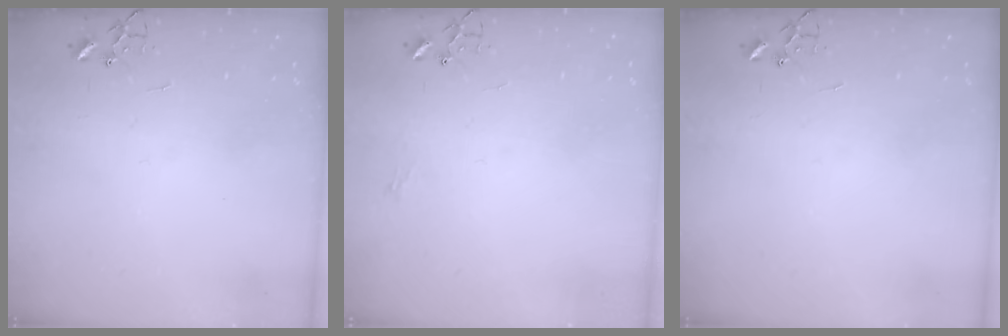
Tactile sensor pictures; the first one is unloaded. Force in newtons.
{"total": 5.0, "press": 5.0, "slide": 0.7}
{"total": 0.0}